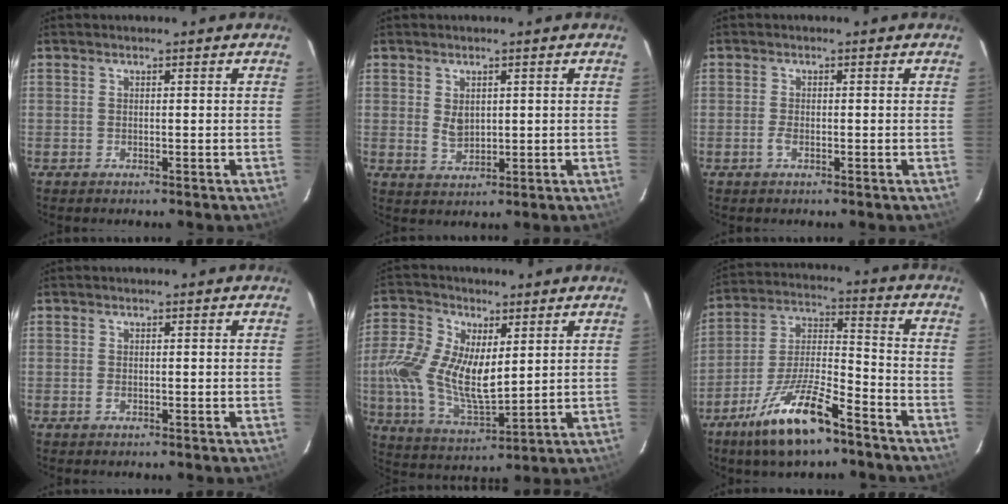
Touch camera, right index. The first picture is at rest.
{"total": 3.7, "force": [0.7, 2.6, 2.5], "torque": [-0.042, -0.002, 0.018]}
{"total": 1.6, "force": [-0.7, 0.7, 1.3], "torque": [-0.030, -0.001, -0.013]}
{"total": 0.8, "force": [-0.2, 0.5, 0.6], "torque": [-0.013, -0.001, -0.003]}
{"total": 15.3, "force": [2.1, 8.2, 12.7], "torque": [-0.275, 0.002, 0.046]}
{"total": 15.5, "force": [-10.3, 3.9, 10.9], "torque": [-0.221, -0.010, -0.189]}